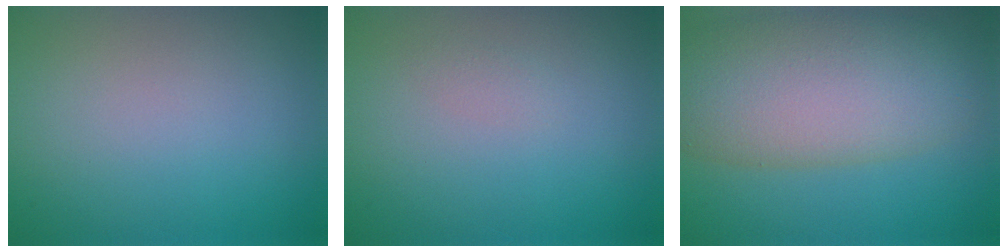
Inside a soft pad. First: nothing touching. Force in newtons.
{"total": 0.6, "press": 0.6, "slide": 0.0}
{"total": 10.3, "press": 10.2, "slide": 0.7}